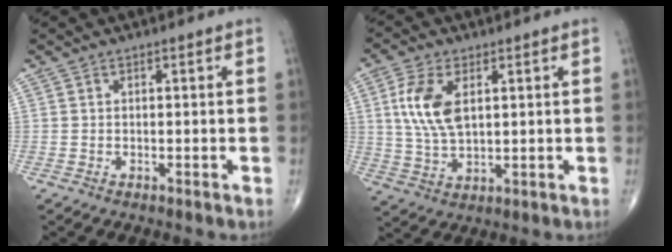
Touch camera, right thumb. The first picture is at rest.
{"total": 9.6, "force": [2.6, 5.0, 7.8], "torque": [-0.161, -0.006, 0.054]}